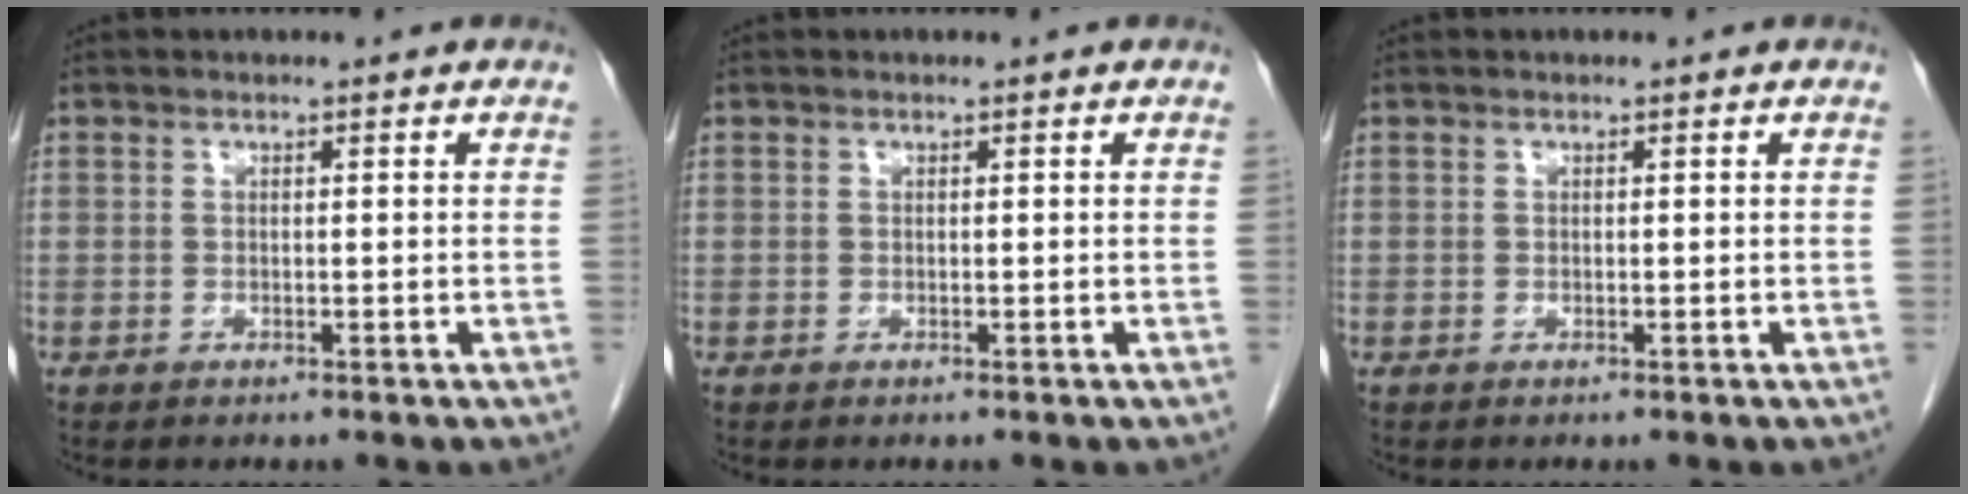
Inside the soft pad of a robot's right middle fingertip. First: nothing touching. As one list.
[{"total": 0.0}, {"total": 0.0}]